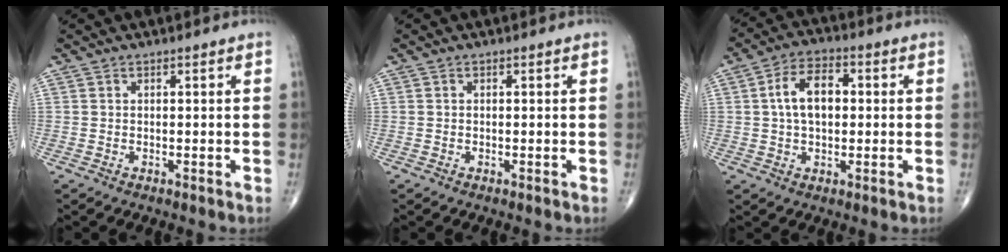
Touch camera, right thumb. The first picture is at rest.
{"total": 0.0}
{"total": 9.0, "force": [0.9, 5.4, 7.1], "torque": [-0.119, 0.019, 0.011]}